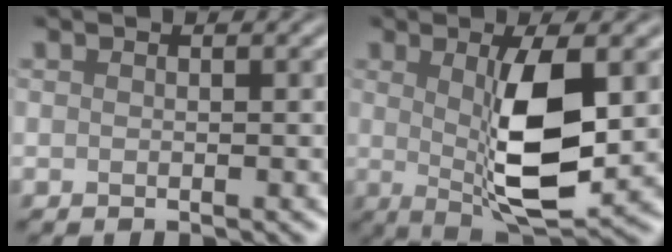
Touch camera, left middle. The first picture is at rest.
{"total": 7.5, "force": [0.3, 2.1, 7.2], "torque": [-0.123, -0.009, 0.016]}